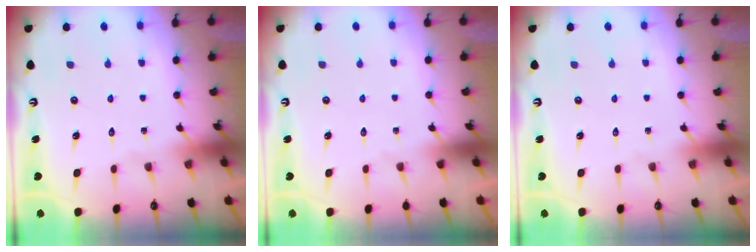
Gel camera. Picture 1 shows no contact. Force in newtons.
{"total": 0.0}
{"total": 0.0}